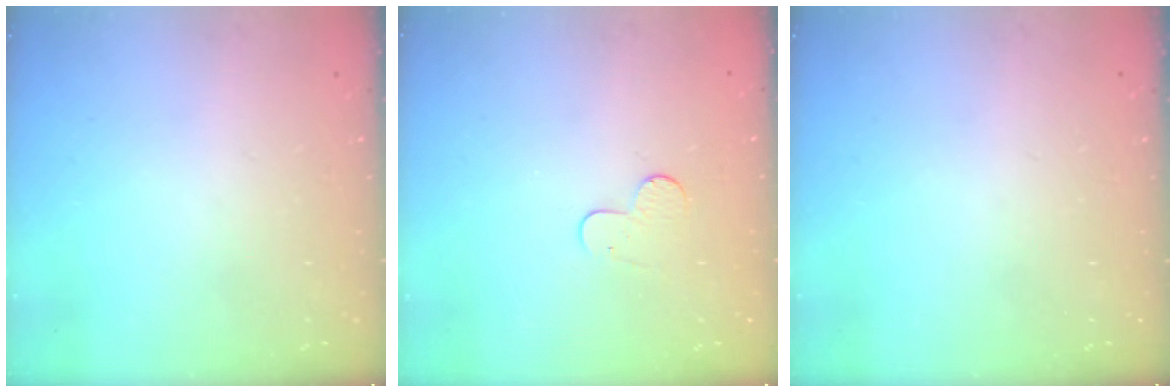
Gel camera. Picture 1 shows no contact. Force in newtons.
{"total": 4.9, "press": 4.8, "slide": 0.5}
{"total": 0.0}